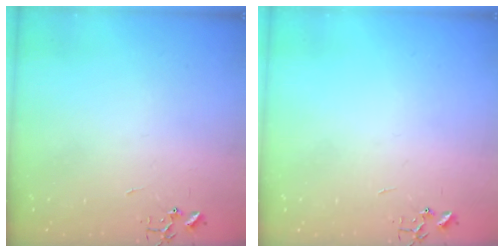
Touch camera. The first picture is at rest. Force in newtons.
{"total": 0.0}